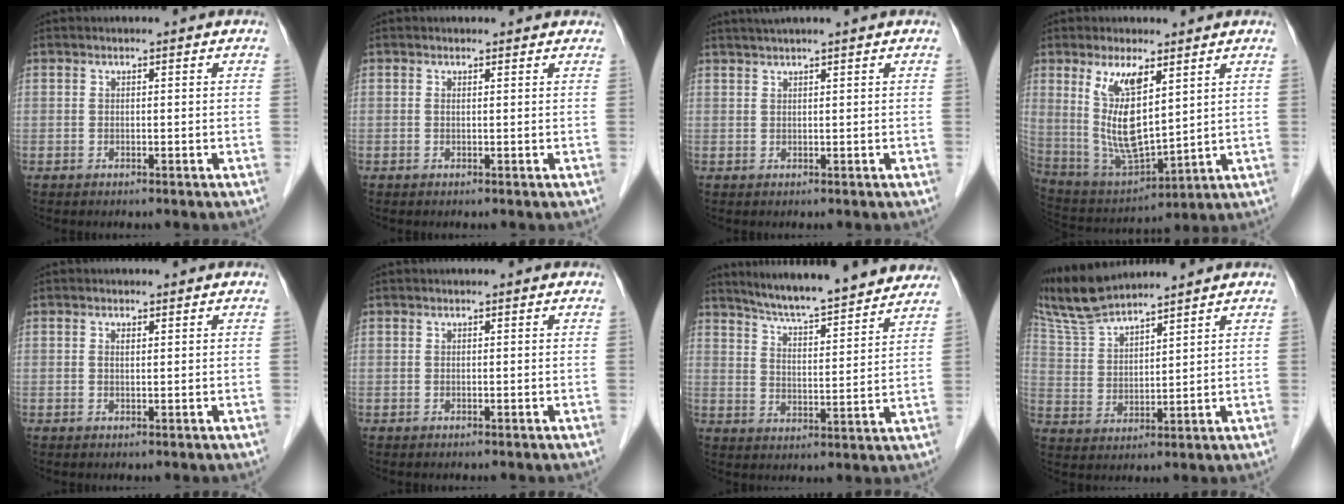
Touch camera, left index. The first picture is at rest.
{"total": 1.2, "force": [1.0, 0.5, 0.3], "torque": [-0.013, 0.006, 0.006]}
{"total": 3.4, "force": [2.9, -0.6, 1.7], "torque": [-0.018, 0.029, 0.051]}
{"total": 11.4, "force": [4.6, 3.2, 9.9], "torque": [-0.206, -0.011, 0.101]}
{"total": 0.7, "force": [0.3, 0.3, 0.5], "torque": [-0.014, -0.002, 0.004]}
{"total": 0.0}
{"total": 17.3, "force": [15.6, 1.1, 7.3], "torque": [-0.112, 0.003, 0.217]}
{"total": 9.4, "force": [8.8, 0.2, 3.4], "torque": [-0.089, 0.017, 0.182]}